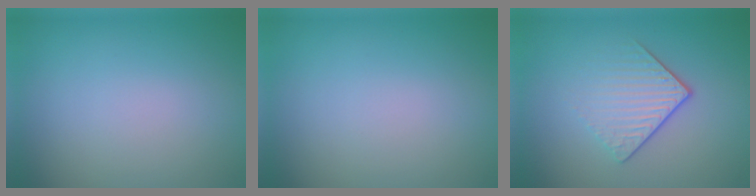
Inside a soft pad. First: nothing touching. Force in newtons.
{"total": 0.0}
{"total": 4.2, "press": 2.6, "slide": 3.3}